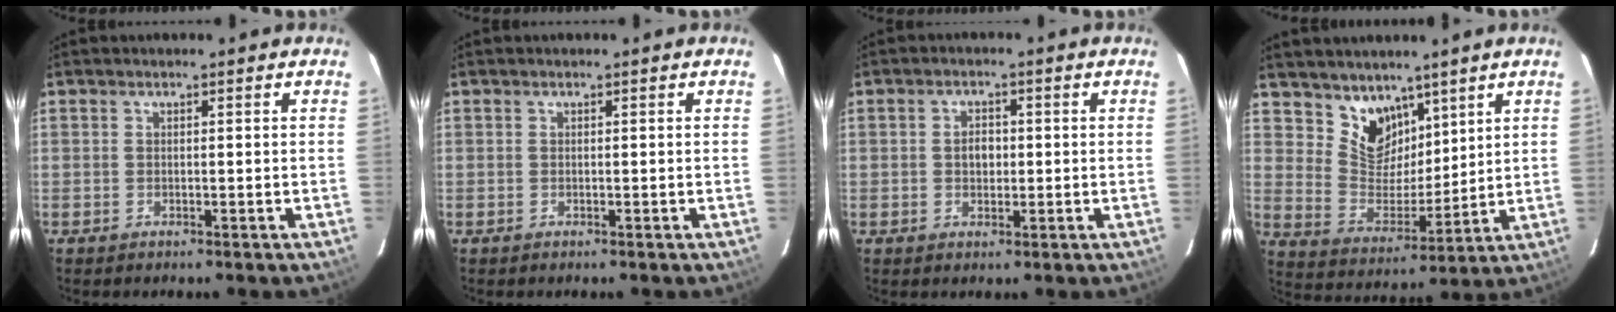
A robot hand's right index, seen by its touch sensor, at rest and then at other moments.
{"total": 0.0}
{"total": 2.9, "force": [0.0, 2.2, 1.9], "torque": [-0.031, 0.007, 0.000]}
{"total": 9.7, "force": [6.8, 6.2, 3.2], "torque": [-0.055, -0.006, 0.139]}